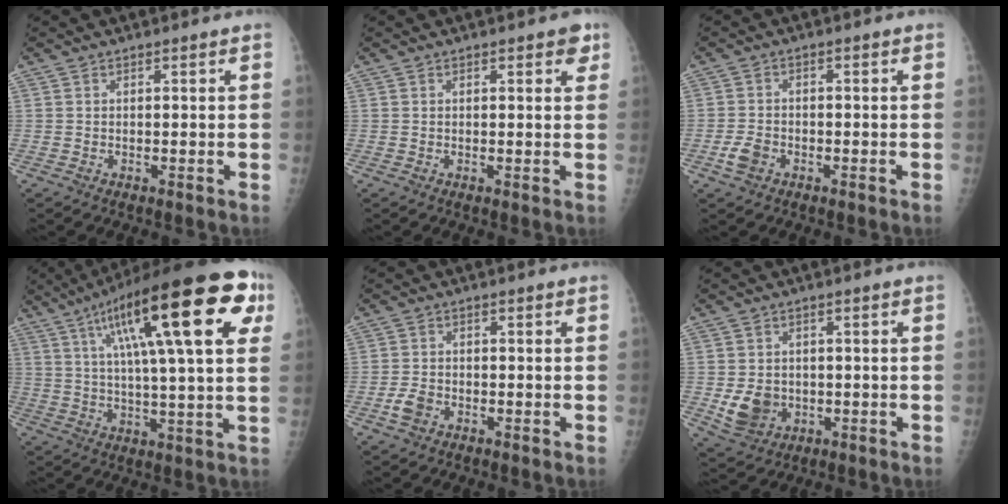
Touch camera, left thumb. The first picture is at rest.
{"total": 2.2, "force": [1.3, 1.1, 1.5], "torque": [0.000, -0.002, 0.010]}
{"total": 3.4, "force": [-1.8, 2.3, 1.8], "torque": [-0.034, 0.008, -0.030]}
{"total": 27.0, "force": [10.6, 6.8, 23.9], "torque": [-0.353, 0.016, 0.156]}
{"total": 3.2, "force": [-1.7, 2.1, 1.7], "torque": [-0.033, 0.008, -0.029]}
{"total": 6.8, "force": [-1.2, 5.7, 3.5], "torque": [-0.045, 0.002, -0.005]}